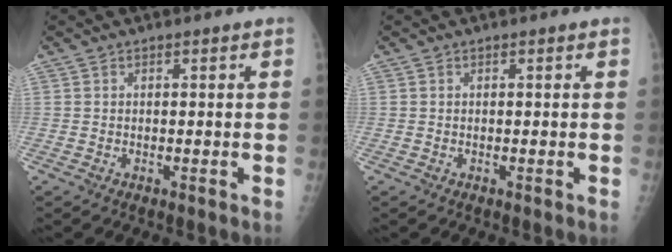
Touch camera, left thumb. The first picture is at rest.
{"total": 0.0}